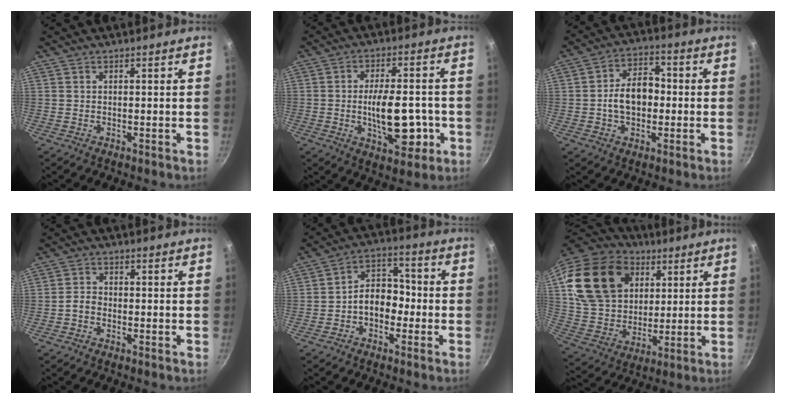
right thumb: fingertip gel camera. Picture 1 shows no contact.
{"total": 13.5, "force": [-2.6, 6.7, 11.4], "torque": [-0.143, 0.011, -0.032]}
{"total": 9.6, "force": [-0.8, 6.6, 6.9], "torque": [-0.085, 0.025, -0.021]}
{"total": 2.2, "force": [-1.1, 1.5, 1.1], "torque": [-0.021, 0.018, -0.026]}
{"total": 7.9, "force": [-2.3, 5.6, 5.0], "torque": [-0.035, 0.041, -0.048]}
{"total": 23.7, "force": [8.4, 18.1, 12.7], "torque": [-0.221, -0.002, 0.163]}